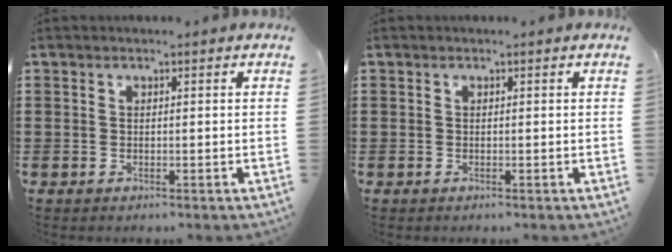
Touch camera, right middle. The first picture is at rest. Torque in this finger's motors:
{"motor_torque": [0.03, -0.06, 0.04, 0.00]}